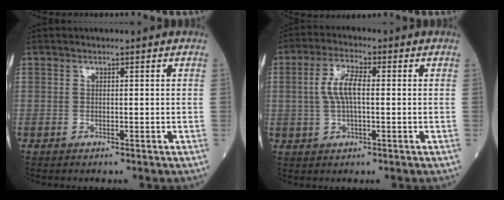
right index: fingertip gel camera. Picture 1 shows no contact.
{"total": 5.9, "force": [0.4, 1.8, 5.6], "torque": [-0.122, 0.011, 0.008]}